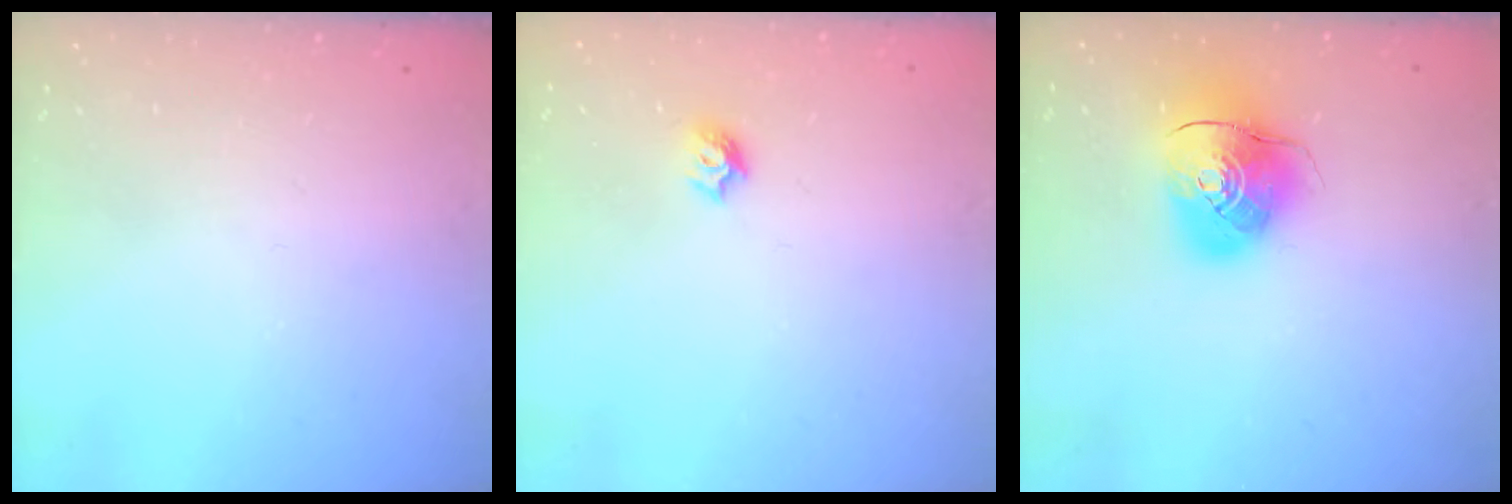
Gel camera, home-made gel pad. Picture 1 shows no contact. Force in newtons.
{"total": 5.1, "press": 5.1, "slide": 0.6}
{"total": 10.9, "press": 10.7, "slide": 1.8}